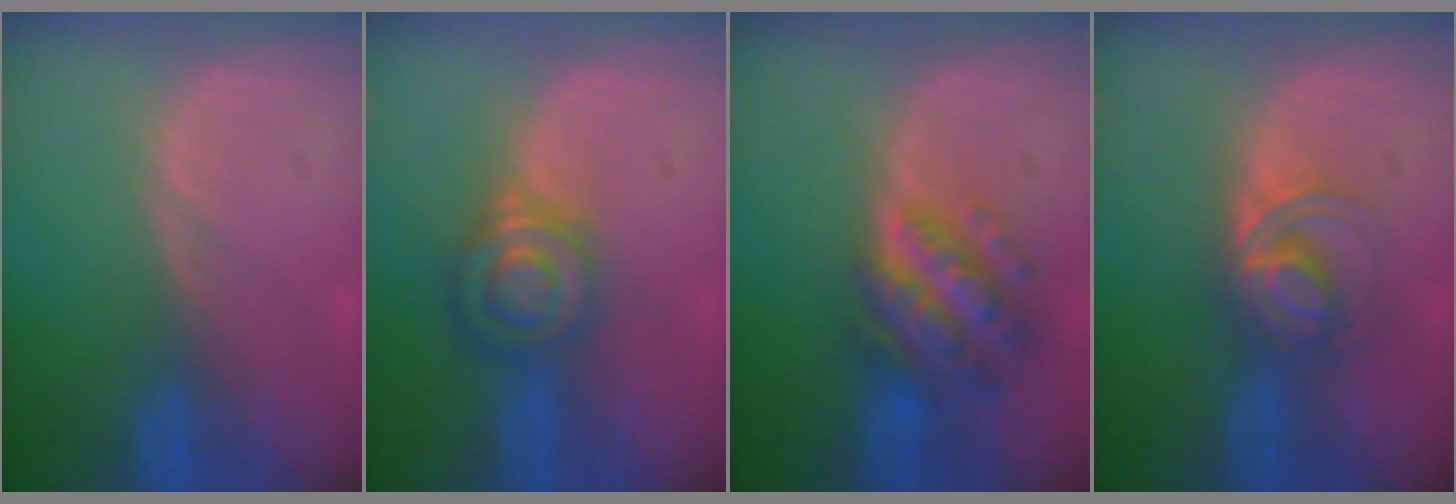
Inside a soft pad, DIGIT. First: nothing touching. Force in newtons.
{"total": 6.4, "press": 5.8, "slide": 2.8}
{"total": 7.5, "press": 7.5, "slide": 0.5}
{"total": 5.8, "press": 5.4, "slide": 2.1}